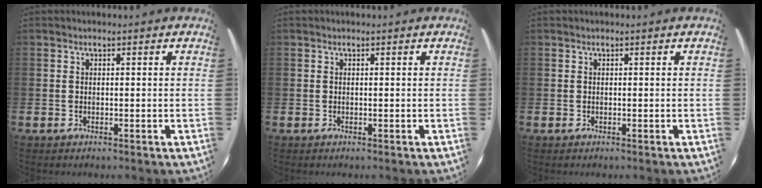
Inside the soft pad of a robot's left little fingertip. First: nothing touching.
{"total": 0.0}
{"total": 0.0}